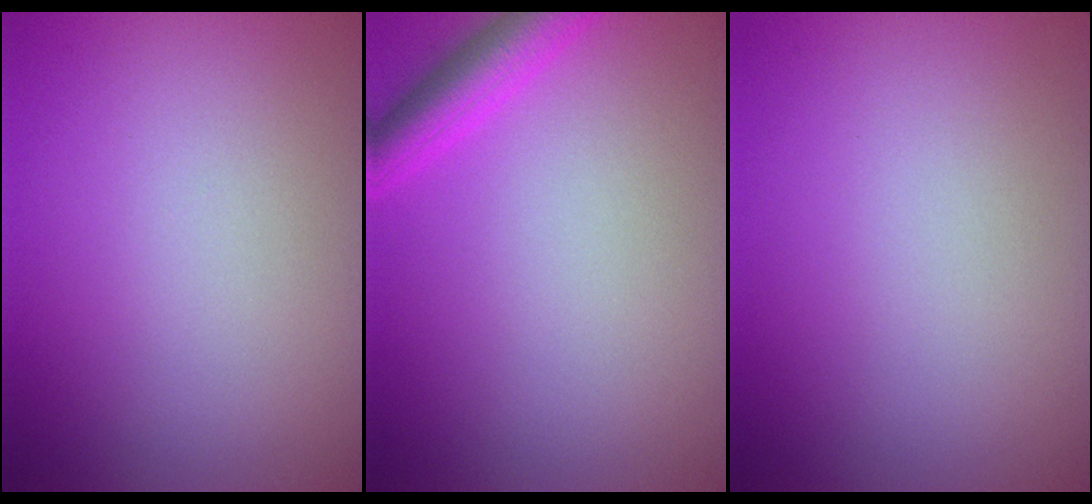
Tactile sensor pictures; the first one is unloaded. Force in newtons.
{"total": 3.2, "press": 3.2, "slide": 0.3}
{"total": 0.0}